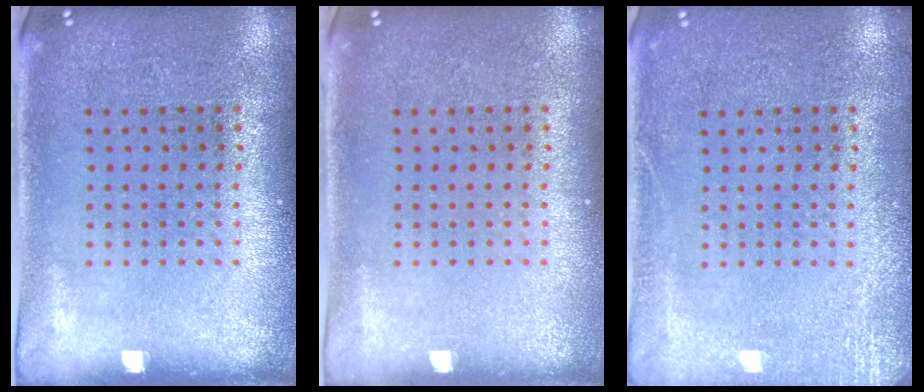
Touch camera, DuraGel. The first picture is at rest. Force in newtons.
{"total": 0.0}
{"total": 2.8, "press": 2.7, "slide": 0.4}